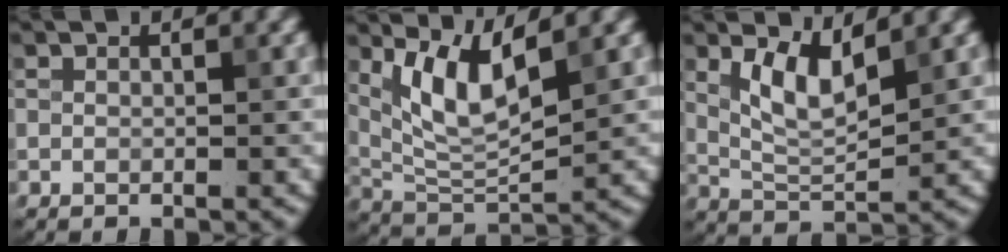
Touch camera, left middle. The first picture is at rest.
{"total": 6.2, "force": [2.6, 2.0, 5.2], "torque": [-0.111, -0.013, 0.055]}
{"total": 4.3, "force": [1.9, 1.5, 3.6], "torque": [-0.081, -0.007, 0.040]}